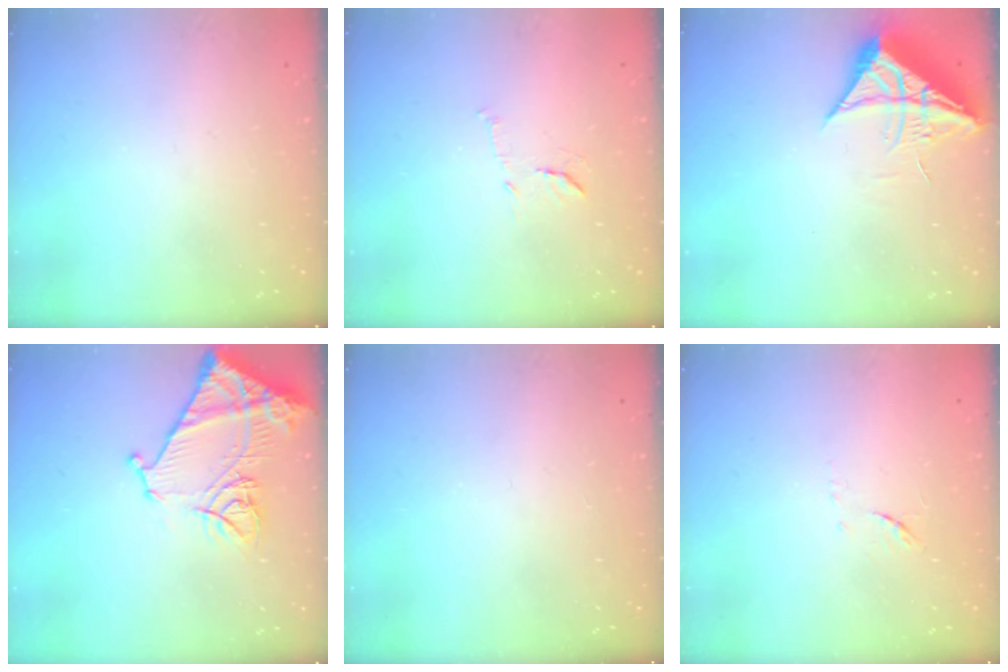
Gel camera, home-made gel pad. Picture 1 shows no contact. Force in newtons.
{"total": 9.1, "press": 9.1, "slide": 0.4}
{"total": 10.0, "press": 9.9, "slide": 1.0}
{"total": 17.3, "press": 17.3, "slide": 1.6}
{"total": 0.0}
{"total": 5.4, "press": 5.3, "slide": 0.9}